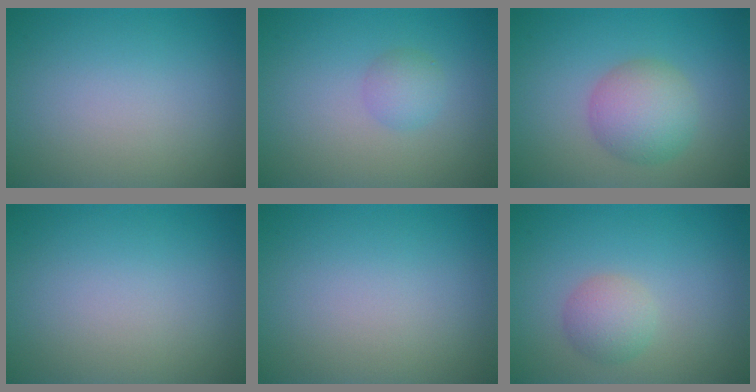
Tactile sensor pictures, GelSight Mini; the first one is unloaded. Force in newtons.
{"total": 1.7, "press": 1.7, "slide": 0.0}
{"total": 4.4, "press": 4.4, "slide": 0.2}
{"total": 0.0}
{"total": 0.0}
{"total": 2.3, "press": 2.3, "slide": 0.1}